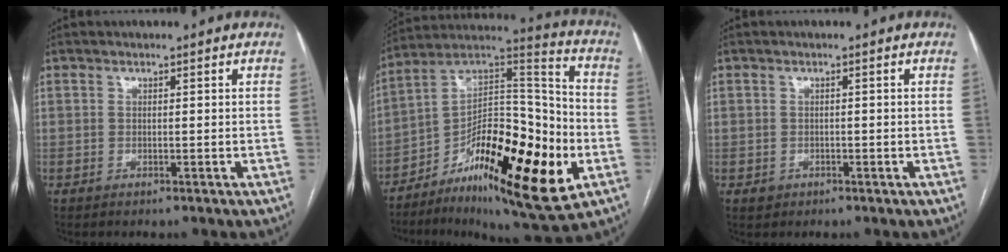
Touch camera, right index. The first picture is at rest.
{"total": 24.7, "force": [-8.9, 6.7, 22.1], "torque": [-0.345, 0.000, -0.133]}
{"total": 1.5, "force": [-0.5, 1.4, 0.1], "torque": [-0.001, 0.005, -0.004]}